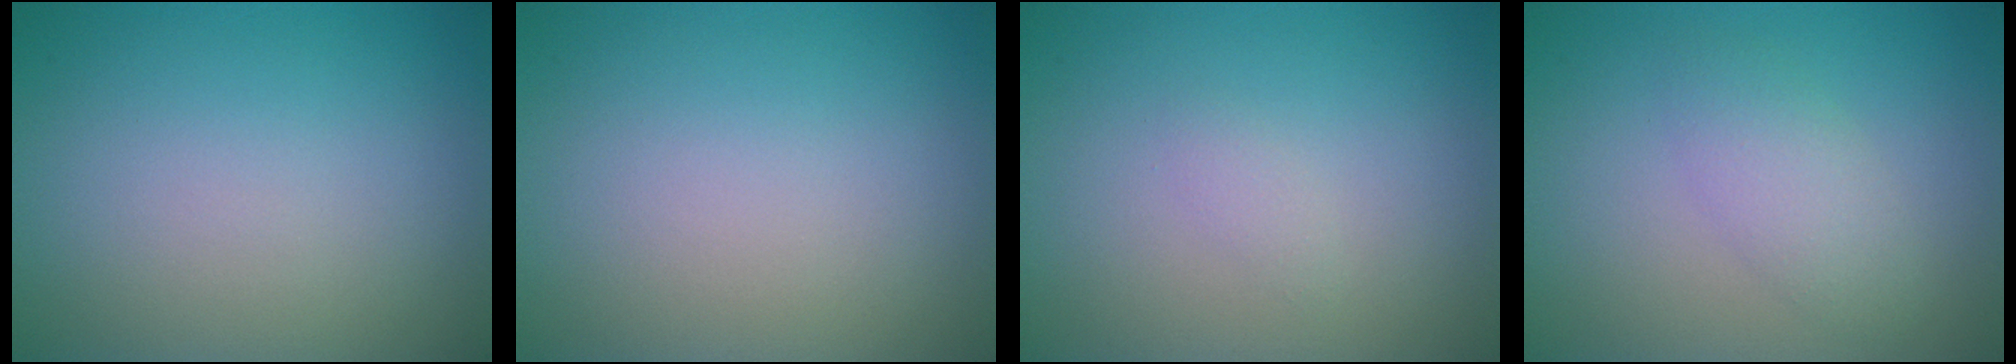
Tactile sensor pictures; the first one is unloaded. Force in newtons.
{"total": 0.0}
{"total": 0.6, "press": 0.6, "slide": 0.1}
{"total": 2.4, "press": 2.4, "slide": 0.1}